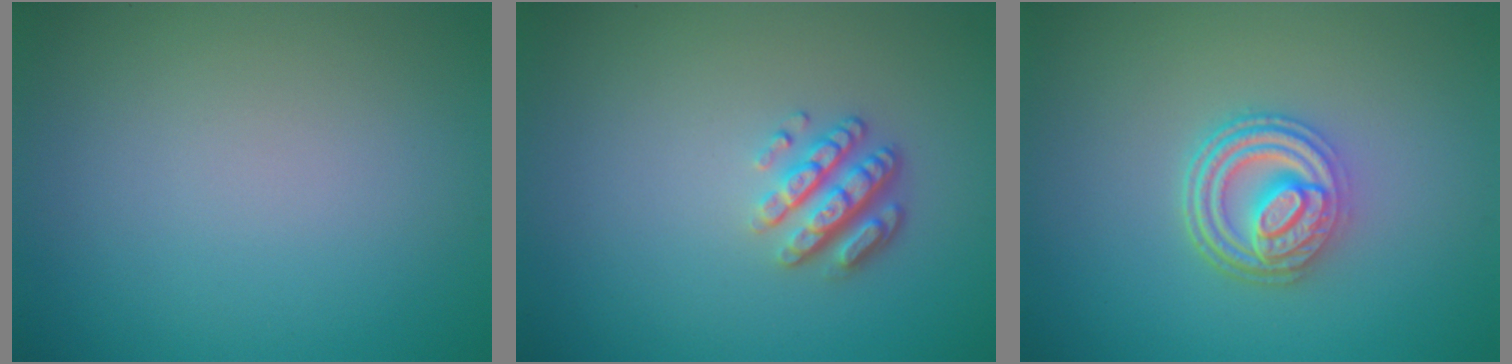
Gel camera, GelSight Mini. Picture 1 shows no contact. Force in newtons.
{"total": 3.4, "press": 2.6, "slide": 2.2}
{"total": 4.6, "press": 3.6, "slide": 3.0}